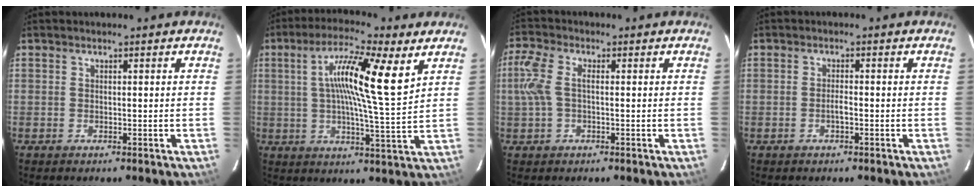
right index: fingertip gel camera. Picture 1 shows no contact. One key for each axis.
{"total": 13.2, "fx": 5.0, "fy": 1.0, "fz": 12.2, "tx": -0.204, "ty": 0.010, "tz": 0.072}
{"total": 5.4, "fx": 0.1, "fy": 2.5, "fz": 4.8, "tx": -0.110, "ty": 0.010, "tz": 0.002}
{"total": 1.4, "fx": -0.6, "fy": 0.2, "fz": 1.2, "tx": -0.024, "ty": 0.002, "tz": -0.012}